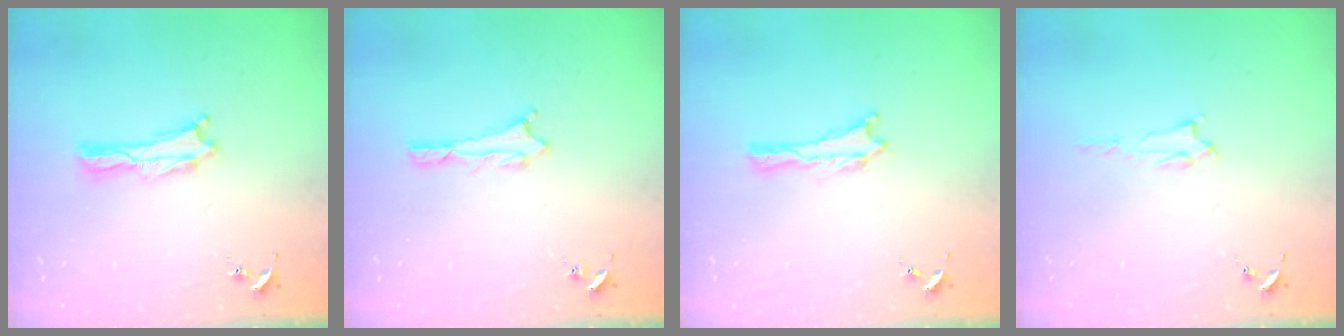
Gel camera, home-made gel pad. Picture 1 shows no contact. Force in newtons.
{"total": 1.1, "press": 1.0, "slide": 0.1}
{"total": 0.0}
{"total": 2.2, "press": 2.2, "slide": 0.4}